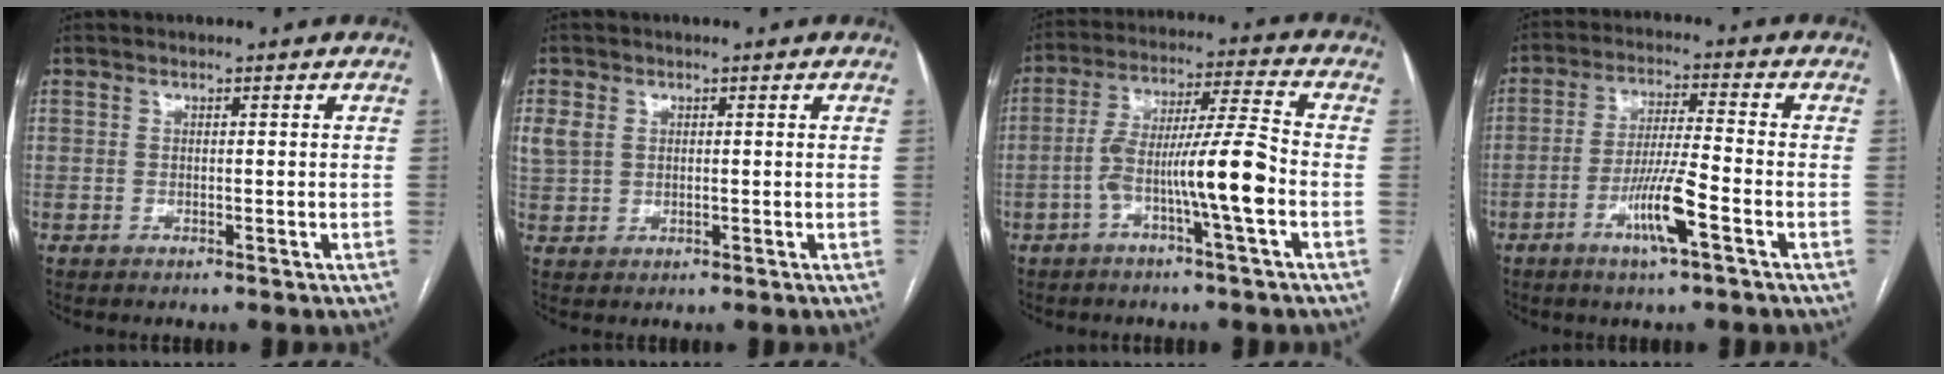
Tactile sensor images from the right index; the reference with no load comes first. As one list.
[{"total": 3.4, "force": [1.1, 2.7, 1.9], "torque": [-0.052, 0.011, 0.027]}, {"total": 10.9, "force": [-3.4, -0.4, 10.4], "torque": [-0.191, 0.016, -0.063]}, {"total": 8.3, "force": [-3.8, 0.1, 7.4], "torque": [-0.141, -0.006, -0.070]}]